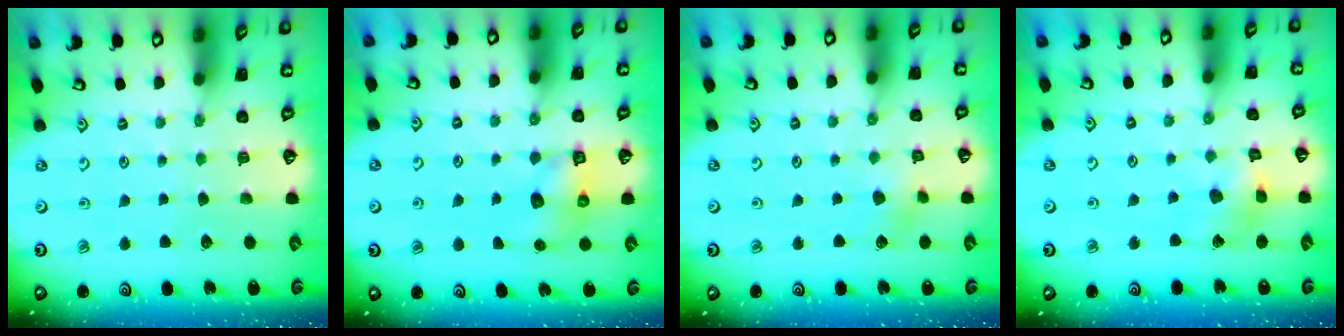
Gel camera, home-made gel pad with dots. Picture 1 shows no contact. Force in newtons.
{"total": 6.3, "press": 6.2, "slide": 0.9}
{"total": 3.6, "press": 3.6, "slide": 0.3}
{"total": 8.8, "press": 8.8, "slide": 1.0}